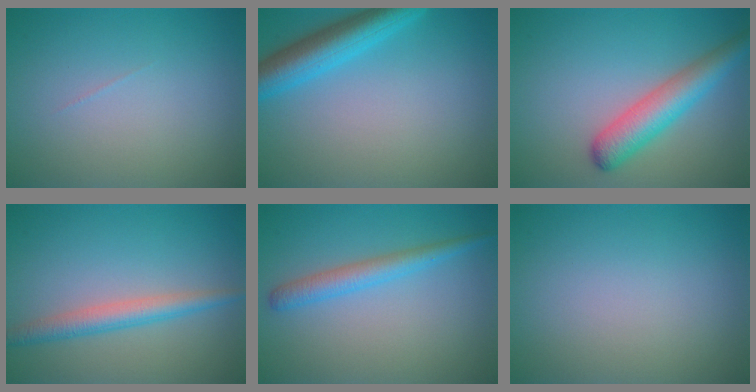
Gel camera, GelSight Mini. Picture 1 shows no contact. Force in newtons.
{"total": 5.3, "press": 5.3, "slide": 0.3}
{"total": 4.8, "press": 4.8, "slide": 0.2}
{"total": 2.9, "press": 2.9, "slide": 0.1}
{"total": 2.6, "press": 2.6, "slide": 0.1}
{"total": 0.0}